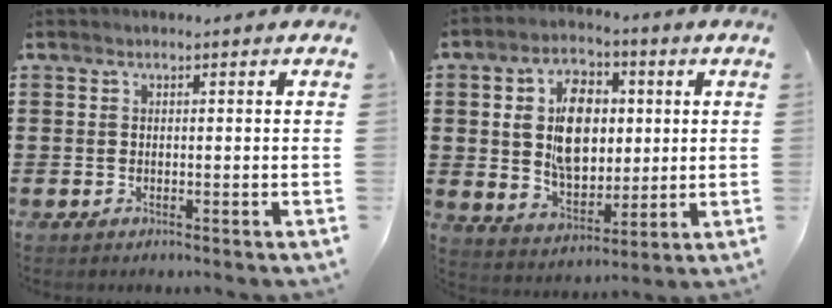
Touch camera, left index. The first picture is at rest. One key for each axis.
{"total": 10.7, "fx": 1.9, "fy": 7.1, "fz": 7.9, "tx": -0.160, "ty": 0.015, "tz": 0.032}